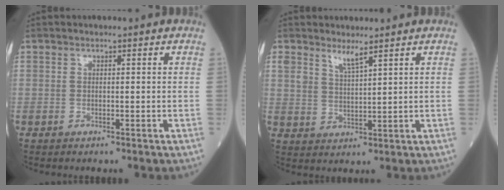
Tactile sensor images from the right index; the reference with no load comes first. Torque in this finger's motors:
{"motor_torque": [0.11, 0.12, 0.04, 0.06]}